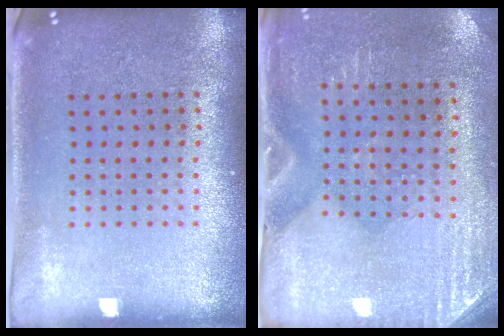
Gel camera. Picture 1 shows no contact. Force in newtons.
{"total": 3.0, "press": 2.6, "slide": 1.4}